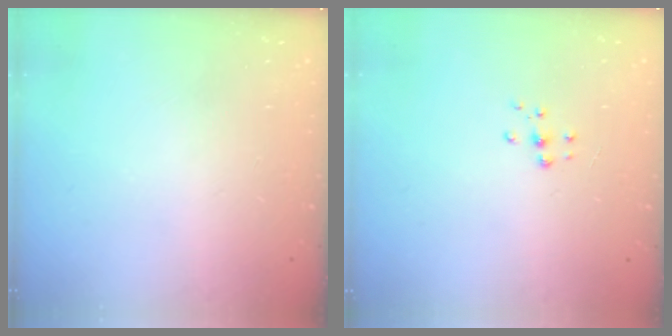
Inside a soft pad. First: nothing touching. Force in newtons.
{"total": 5.6, "press": 5.6, "slide": 0.5}